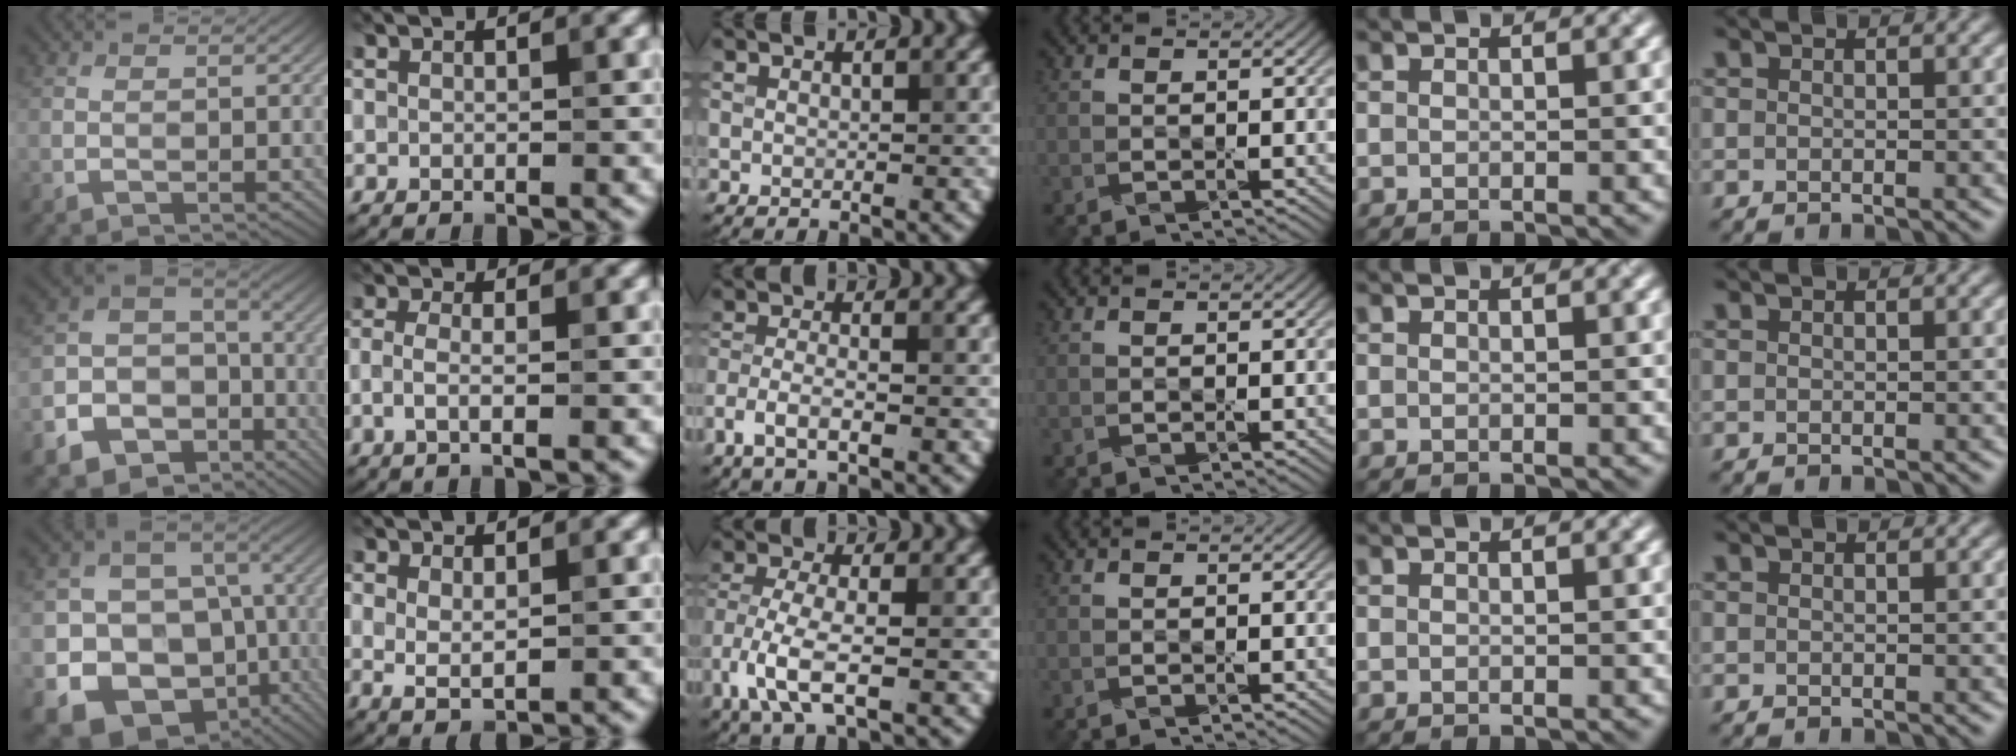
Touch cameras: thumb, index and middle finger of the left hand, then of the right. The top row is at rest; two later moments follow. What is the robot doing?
{"motion": "wipe", "object": "laptop"}